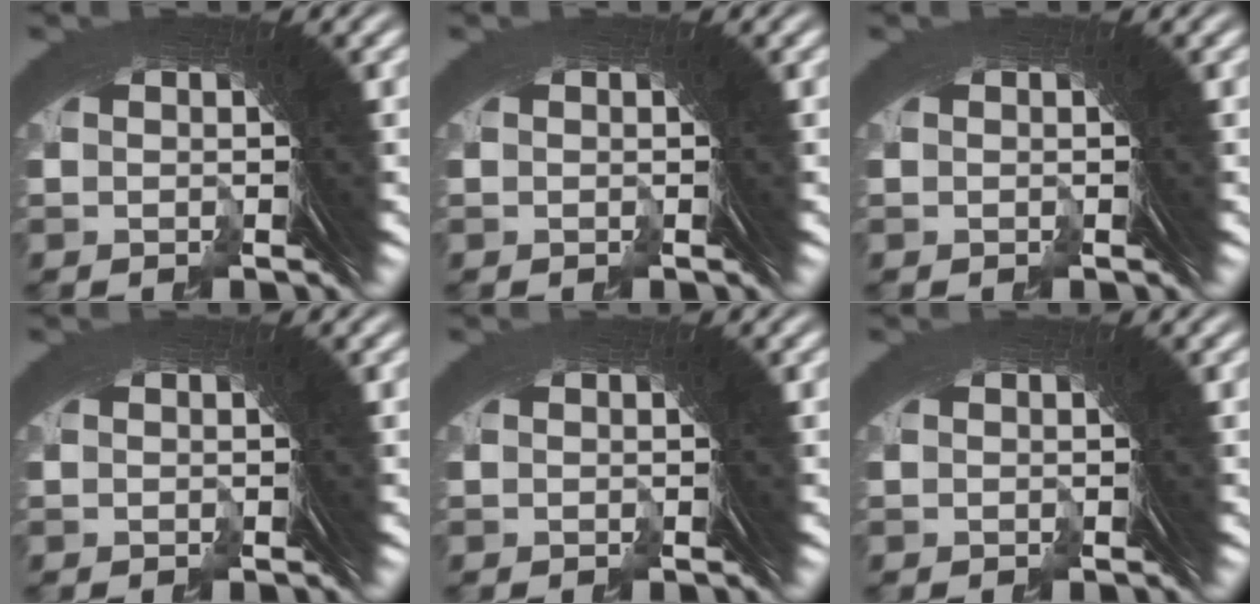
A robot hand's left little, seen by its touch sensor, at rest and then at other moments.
{"total": 0.0}
{"total": 0.0}
{"total": 0.0}
{"total": 0.0}
{"total": 0.0}